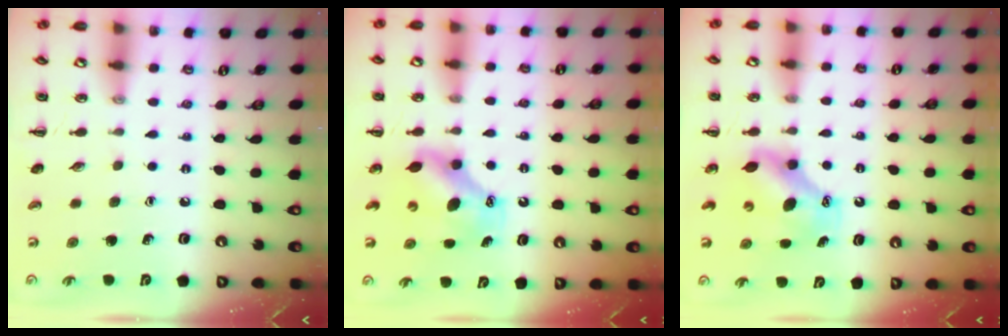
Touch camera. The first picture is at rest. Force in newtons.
{"total": 8.4, "press": 8.3, "slide": 1.4}
{"total": 8.4, "press": 8.3, "slide": 1.4}